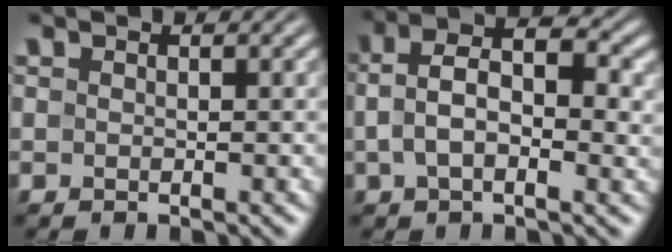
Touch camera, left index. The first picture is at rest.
{"total": 6.9, "force": [0.6, 4.0, 5.6], "torque": [-0.103, 0.011, 0.002]}